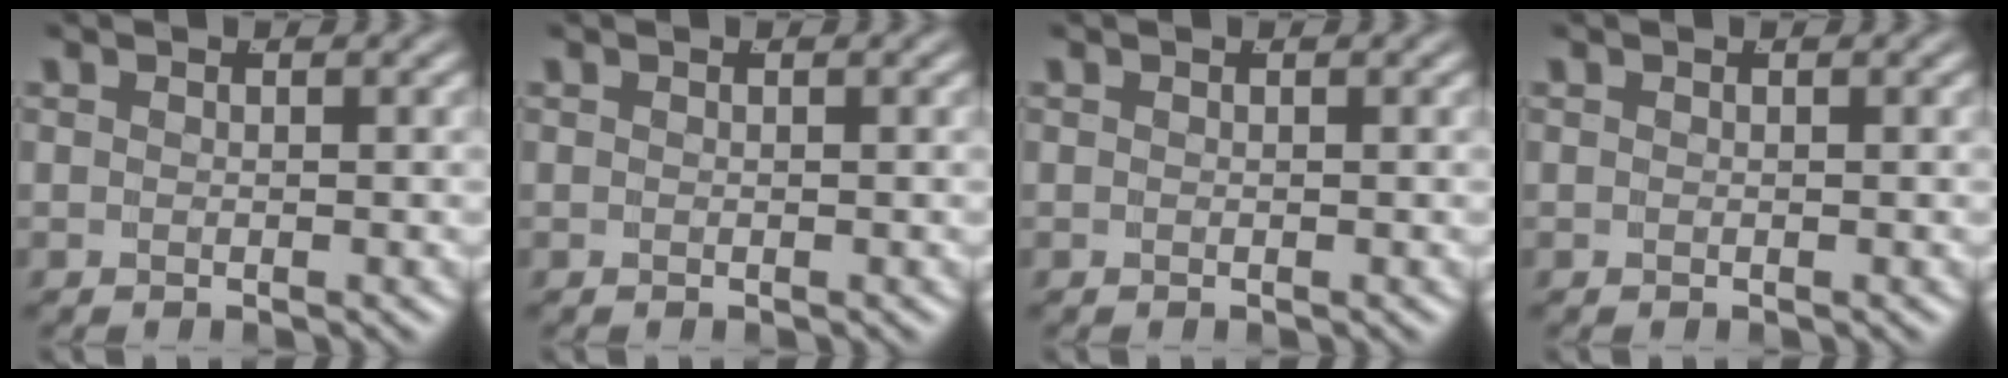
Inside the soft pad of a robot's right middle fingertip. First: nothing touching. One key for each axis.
{"total": 0.0}
{"total": 0.0}
{"total": 0.0}